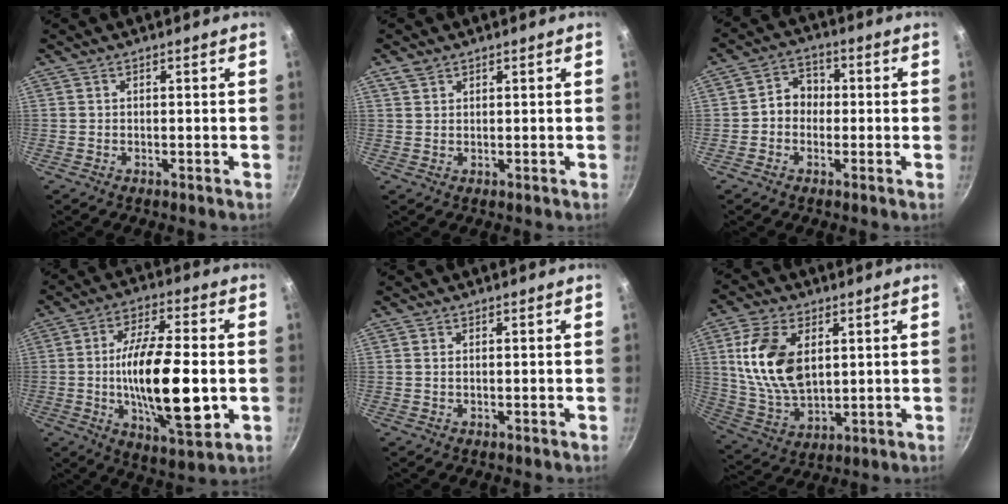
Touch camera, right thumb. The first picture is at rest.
{"total": 2.1, "force": [1.4, 1.2, 0.8], "torque": [-0.013, -0.003, 0.030]}
{"total": 5.4, "force": [-0.5, 4.5, 2.8], "torque": [-0.013, 0.016, -0.021]}
{"total": 19.9, "force": [-2.3, 6.9, 18.5], "torque": [-0.313, 0.006, -0.038]}
{"total": 0.7, "force": [0.2, 0.4, 0.5], "torque": [-0.009, 0.001, 0.003]}
{"total": 15.2, "force": [3.6, 9.3, 11.5], "torque": [-0.203, -0.018, 0.080]}